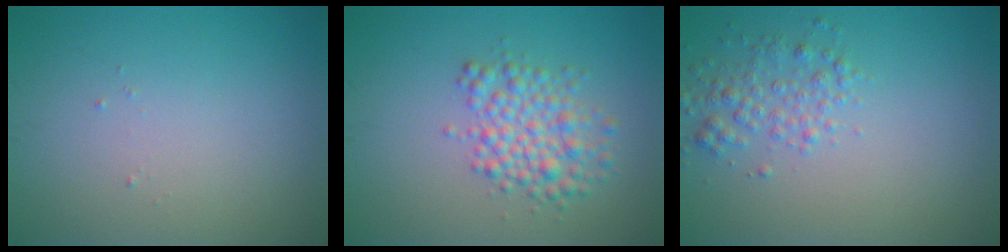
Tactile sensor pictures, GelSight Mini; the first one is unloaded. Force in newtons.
{"total": 3.8, "press": 3.8, "slide": 0.0}
{"total": 2.5, "press": 2.5, "slide": 0.1}